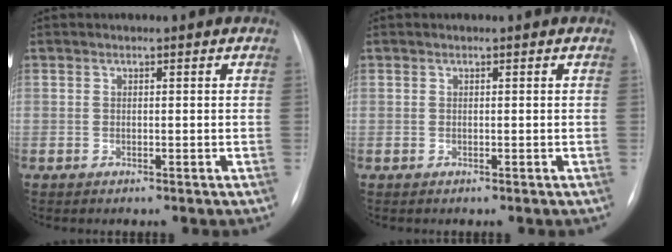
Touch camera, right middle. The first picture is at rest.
{"total": 0.0}